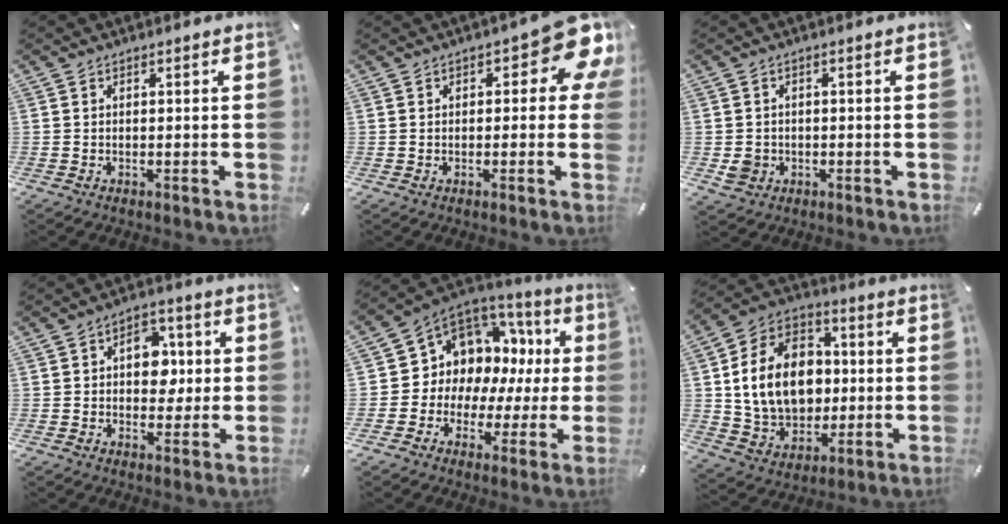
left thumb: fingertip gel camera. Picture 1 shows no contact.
{"total": 10.0, "force": [4.1, 4.2, 8.2], "torque": [-0.093, -0.027, 0.065]}
{"total": 3.5, "force": [-0.8, 3.3, 1.1], "torque": [-0.017, -0.001, -0.017]}
{"total": 9.3, "force": [1.0, 6.9, 6.1], "torque": [-0.077, 0.005, 0.012]}
{"total": 9.3, "force": [3.7, 8.3, 2.0], "torque": [-0.046, -0.058, 0.078]}
{"total": 17.0, "force": [0.2, 14.0, 9.7], "torque": [-0.204, 0.005, 0.011]}